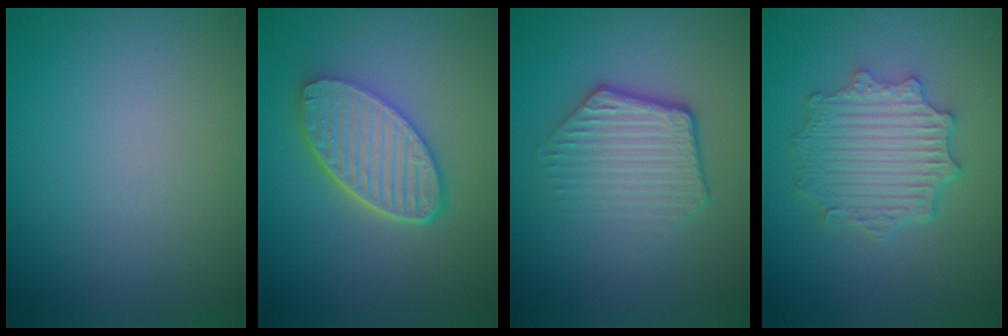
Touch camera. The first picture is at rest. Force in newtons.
{"total": 5.8, "press": 4.5, "slide": 3.6}
{"total": 4.2, "press": 3.1, "slide": 2.9}
{"total": 4.5, "press": 3.7, "slide": 2.7}